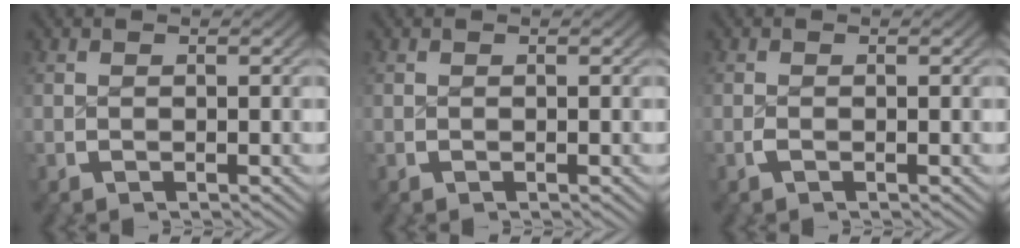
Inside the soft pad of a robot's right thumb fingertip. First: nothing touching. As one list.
[{"total": 0.0}, {"total": 0.5, "force": [-0.3, 0.2, 0.4], "torque": [-0.014, -0.001, -0.005]}]